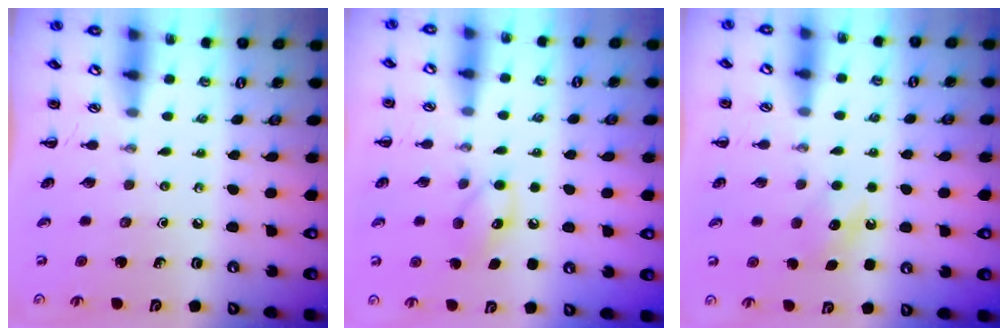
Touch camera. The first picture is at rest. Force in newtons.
{"total": 8.8, "press": 8.8, "slide": 1.2}
{"total": 5.2, "press": 5.0, "slide": 1.4}